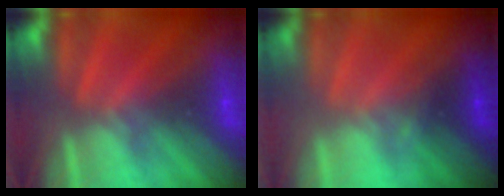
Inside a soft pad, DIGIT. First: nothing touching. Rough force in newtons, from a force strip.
{"total": 1.6}